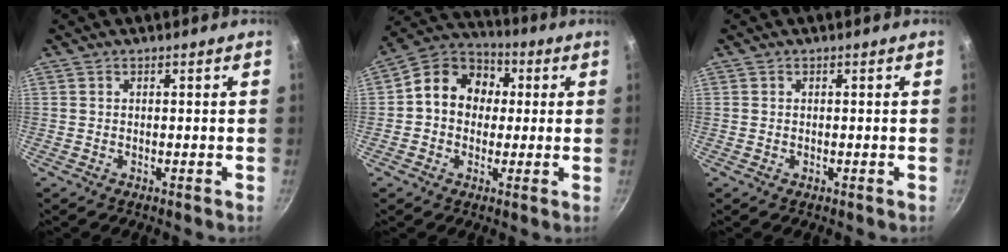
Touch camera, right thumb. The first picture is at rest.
{"total": 12.1, "force": [1.3, 10.1, 6.6], "torque": [-0.066, 0.024, 0.000]}
{"total": 0.0}